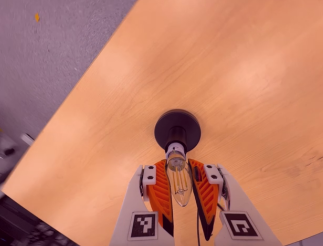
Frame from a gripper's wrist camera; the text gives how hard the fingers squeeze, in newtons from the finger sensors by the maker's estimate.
{"total": 20.5, "left": 20.5, "right": 20.5}